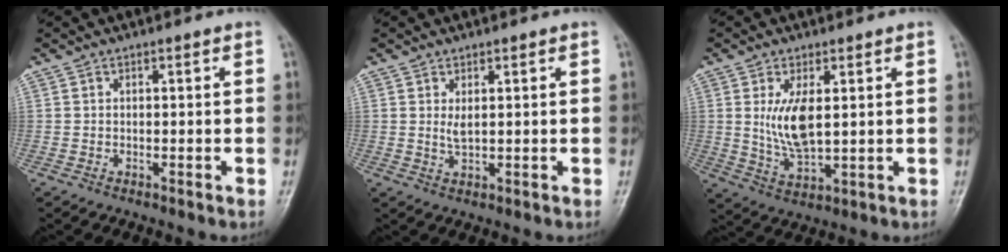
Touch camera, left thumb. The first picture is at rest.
{"total": 2.4, "force": [1.1, 0.9, 1.9], "torque": [-0.034, -0.012, 0.024]}
{"total": 7.6, "force": [1.7, 3.4, 6.6], "torque": [-0.123, -0.021, 0.043]}